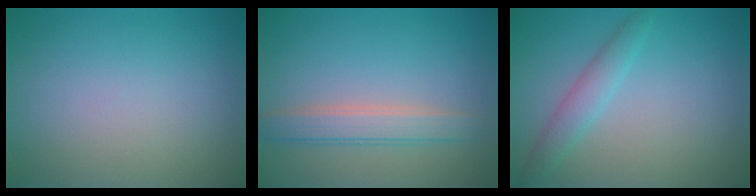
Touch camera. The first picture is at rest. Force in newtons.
{"total": 2.8, "press": 2.8, "slide": 0.3}
{"total": 2.2, "press": 2.2, "slide": 0.1}